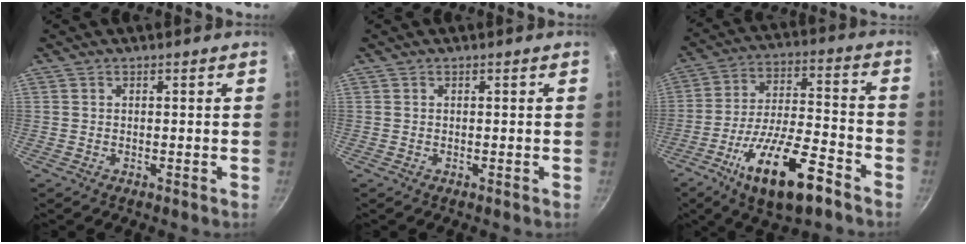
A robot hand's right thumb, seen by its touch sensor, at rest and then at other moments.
{"total": 0.0}
{"total": 18.2, "force": [-9.9, 6.2, 13.9], "torque": [-0.234, 0.043, -0.170]}